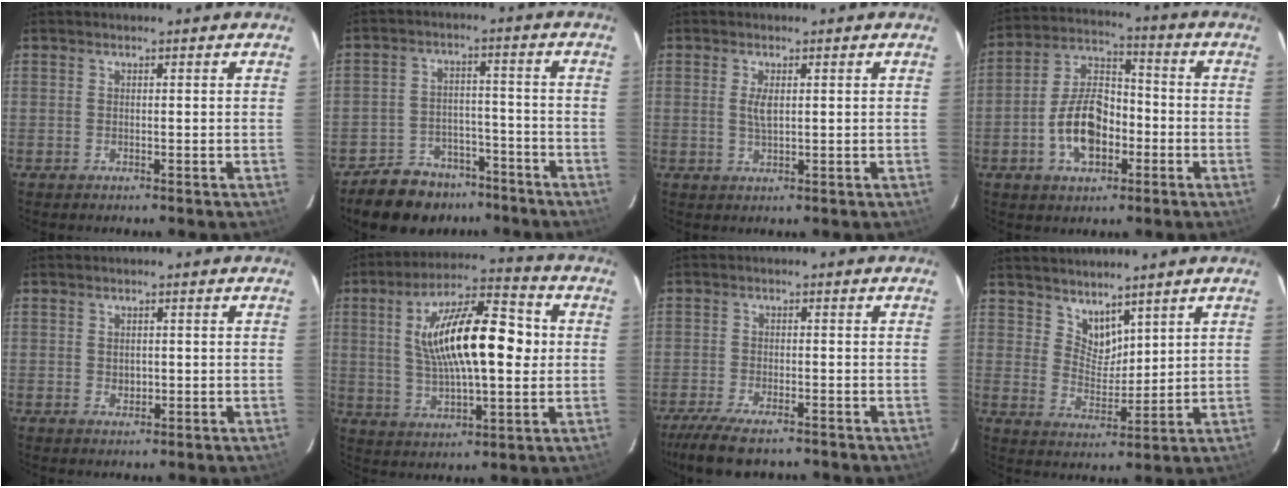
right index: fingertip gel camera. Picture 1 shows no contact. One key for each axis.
{"total": 11.8, "fx": -9.2, "fy": 6.9, "fz": 3.0, "tx": -0.081, "ty": 0.024, "tz": -0.124}
{"total": 2.7, "fx": 0.5, "fy": 1.1, "fz": 2.5, "tx": -0.047, "ty": -0.001, "tz": 0.010}
{"total": 12.4, "fx": -4.0, "fy": 7.2, "fz": 9.2, "tx": -0.182, "ty": 0.022, "tz": -0.064}
{"total": 2.1, "fx": -0.1, "fy": 1.7, "fz": 1.2, "tx": -0.017, "ty": 0.001, "tz": 0.000}
{"total": 18.8, "fx": 2.4, "fy": 6.5, "fz": 17.5, "tx": -0.310, "ty": 0.023, "tz": 0.043}
{"total": 10.1, "fx": -8.0, "fy": 2.9, "fz": 5.5, "tx": -0.132, "ty": -0.028, "tz": -0.140}
{"total": 5.7, "fx": 4.6, "fy": 2.8, "fz": 1.6, "tx": -0.018, "ty": -0.002, "tz": 0.091}